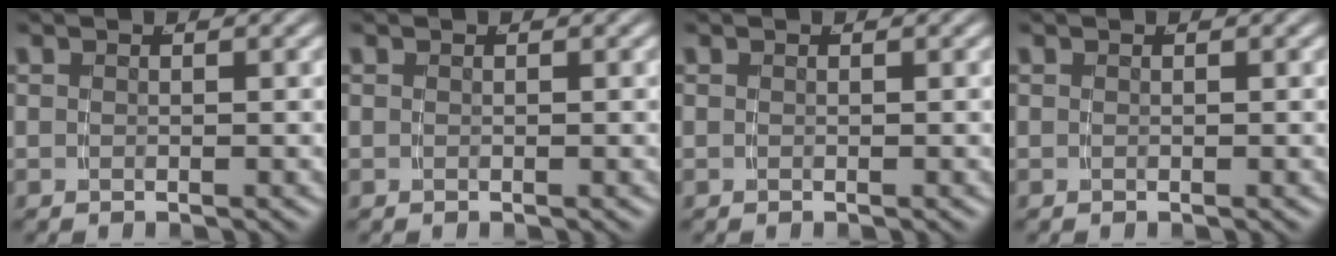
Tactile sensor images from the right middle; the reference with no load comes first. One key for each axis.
{"total": 0.0}
{"total": 0.0}
{"total": 0.0}